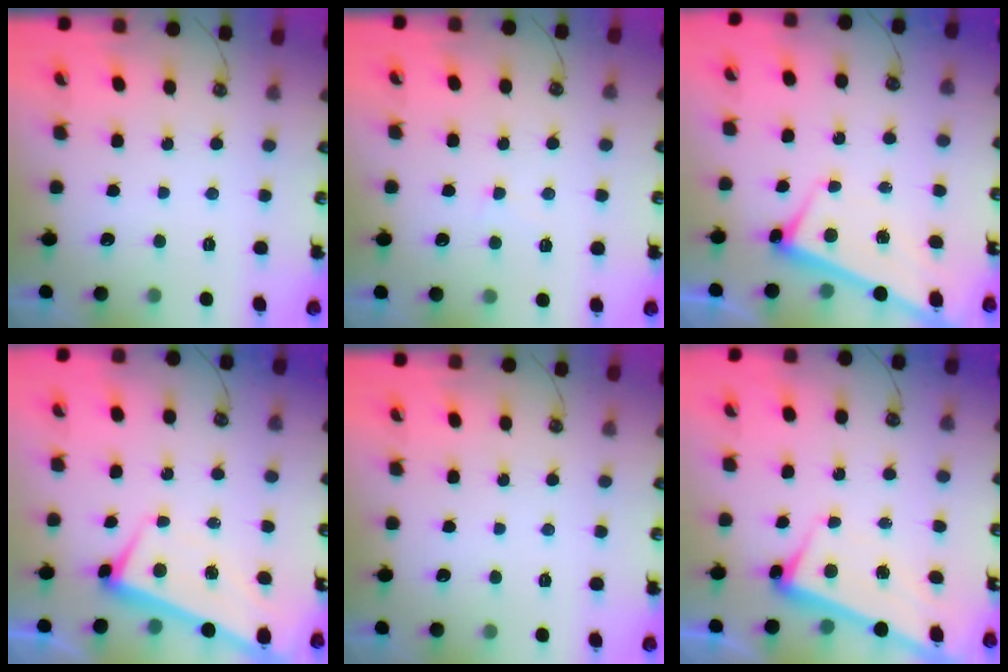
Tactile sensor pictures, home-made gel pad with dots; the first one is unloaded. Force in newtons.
{"total": 4.4, "press": 4.3, "slide": 0.7}
{"total": 2.8, "press": 2.7, "slide": 0.4}
{"total": 1.6, "press": 0.6, "slide": 1.4}
{"total": 0.0}
{"total": 2.3, "press": 2.2, "slide": 0.7}